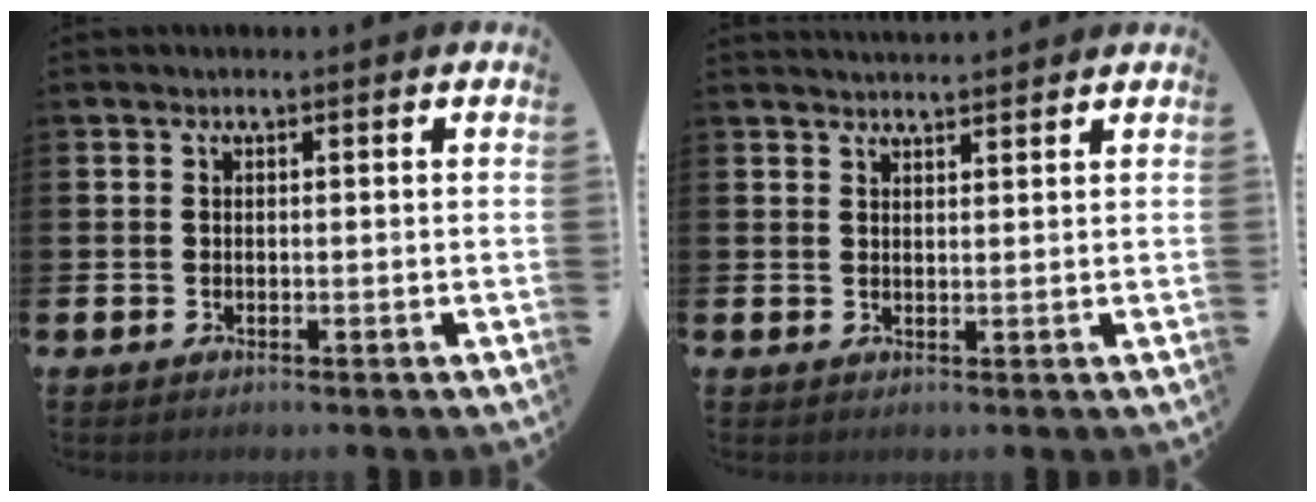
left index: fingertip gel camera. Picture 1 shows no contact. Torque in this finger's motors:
{"motor_torque": [0.00, -2.14, 0.00, 0.04]}